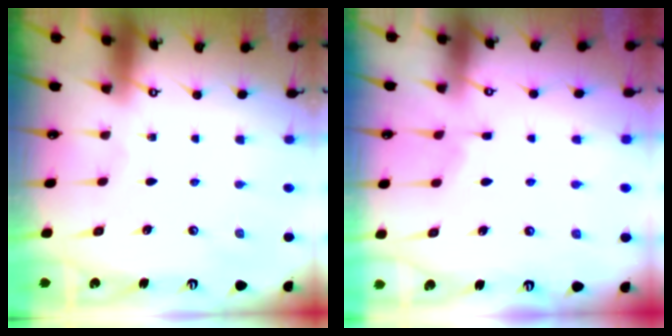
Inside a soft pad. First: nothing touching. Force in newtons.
{"total": 4.4, "press": 4.4, "slide": 0.6}